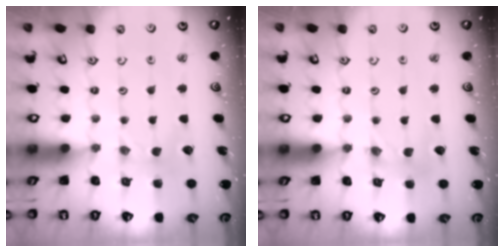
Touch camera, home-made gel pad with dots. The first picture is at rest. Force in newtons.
{"total": 0.0}